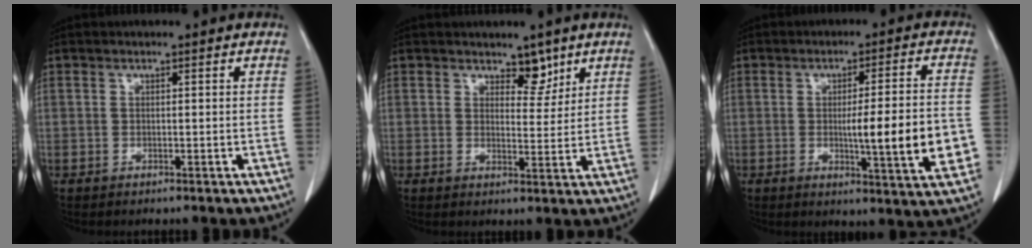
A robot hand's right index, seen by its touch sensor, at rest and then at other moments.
{"total": 3.6, "force": [2.7, 1.8, 1.6], "torque": [-0.014, -0.006, 0.043]}
{"total": 11.9, "force": [-2.1, 0.9, 11.7], "torque": [-0.160, -0.004, -0.028]}